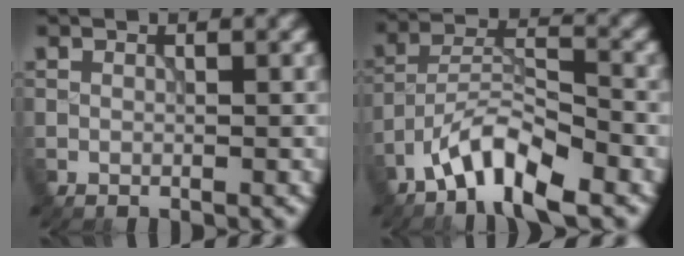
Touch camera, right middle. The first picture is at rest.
{"total": 6.7, "force": [-4.6, 2.0, 4.5], "torque": [-0.078, 0.007, -0.089]}